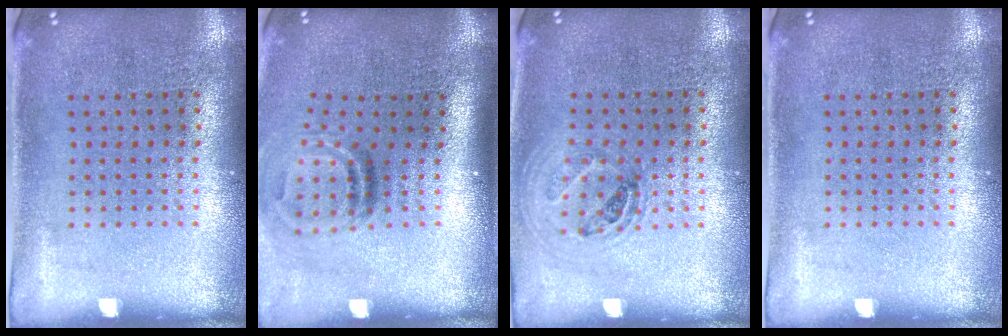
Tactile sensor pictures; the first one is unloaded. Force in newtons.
{"total": 2.0, "press": 1.1, "slide": 1.6}
{"total": 1.1, "press": 1.0, "slide": 0.4}
{"total": 0.0}